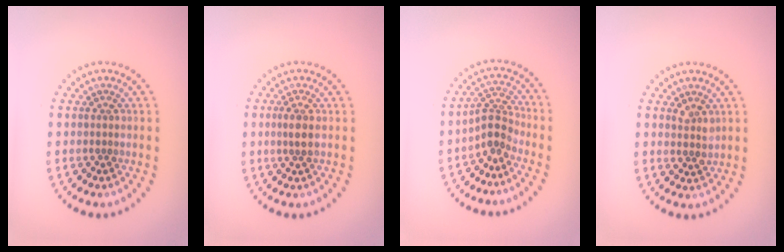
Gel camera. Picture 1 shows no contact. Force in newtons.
{"total": 1.7, "press": 1.4, "slide": 0.8}
{"total": 2.5, "press": 1.7, "slide": 1.8}
{"total": 1.4, "press": 1.3, "slide": 0.6}